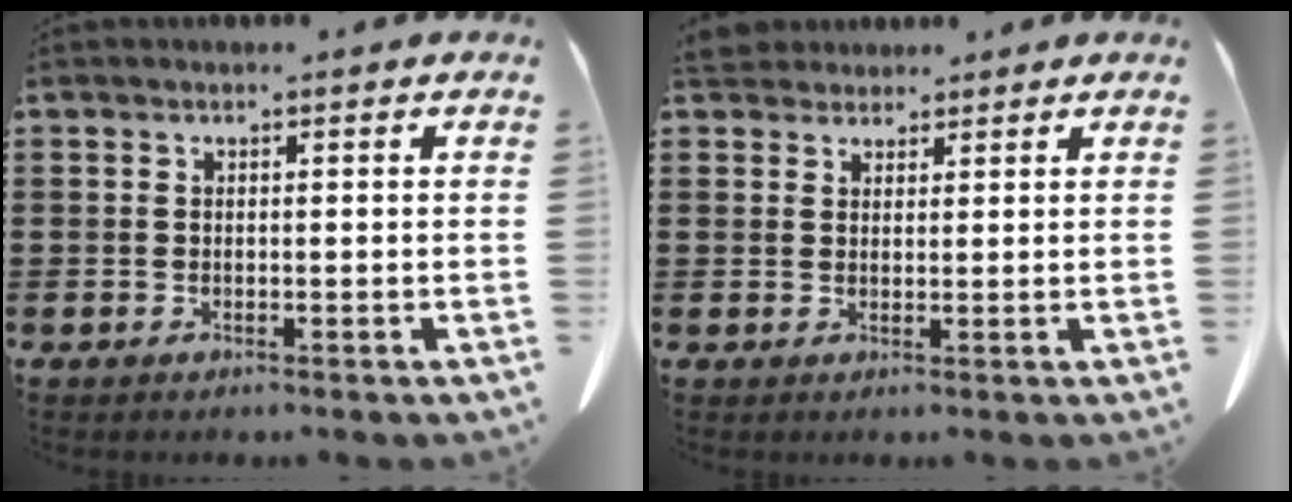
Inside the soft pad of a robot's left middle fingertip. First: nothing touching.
{"total": 3.3, "force": [3.1, 1.1, 0.5], "torque": [-0.020, -0.002, 0.061]}